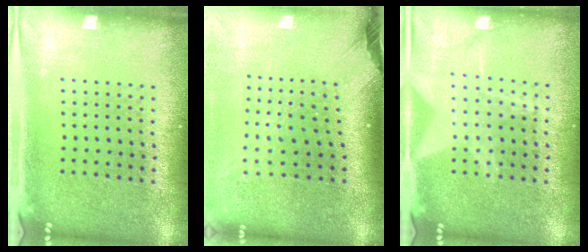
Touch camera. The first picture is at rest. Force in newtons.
{"total": 2.5, "press": 1.8, "slide": 1.7}
{"total": 1.5, "press": 1.5, "slide": 0.2}